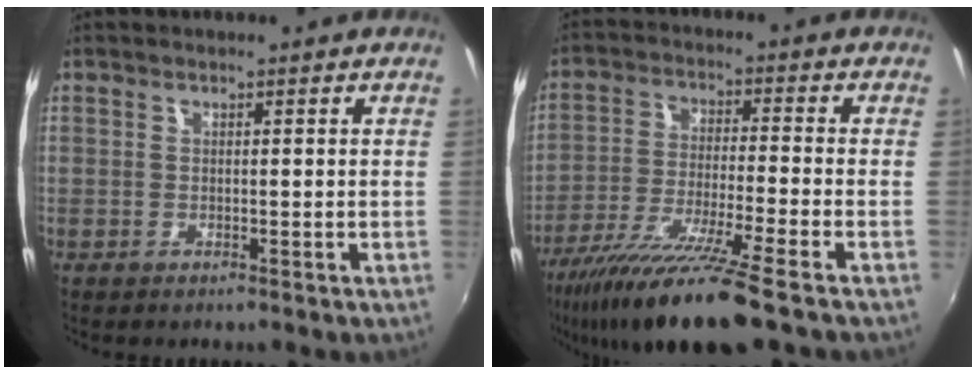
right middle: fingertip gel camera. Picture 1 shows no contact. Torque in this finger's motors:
{"motor_torque": [1.30, -0.84, 0.43, 0.21]}